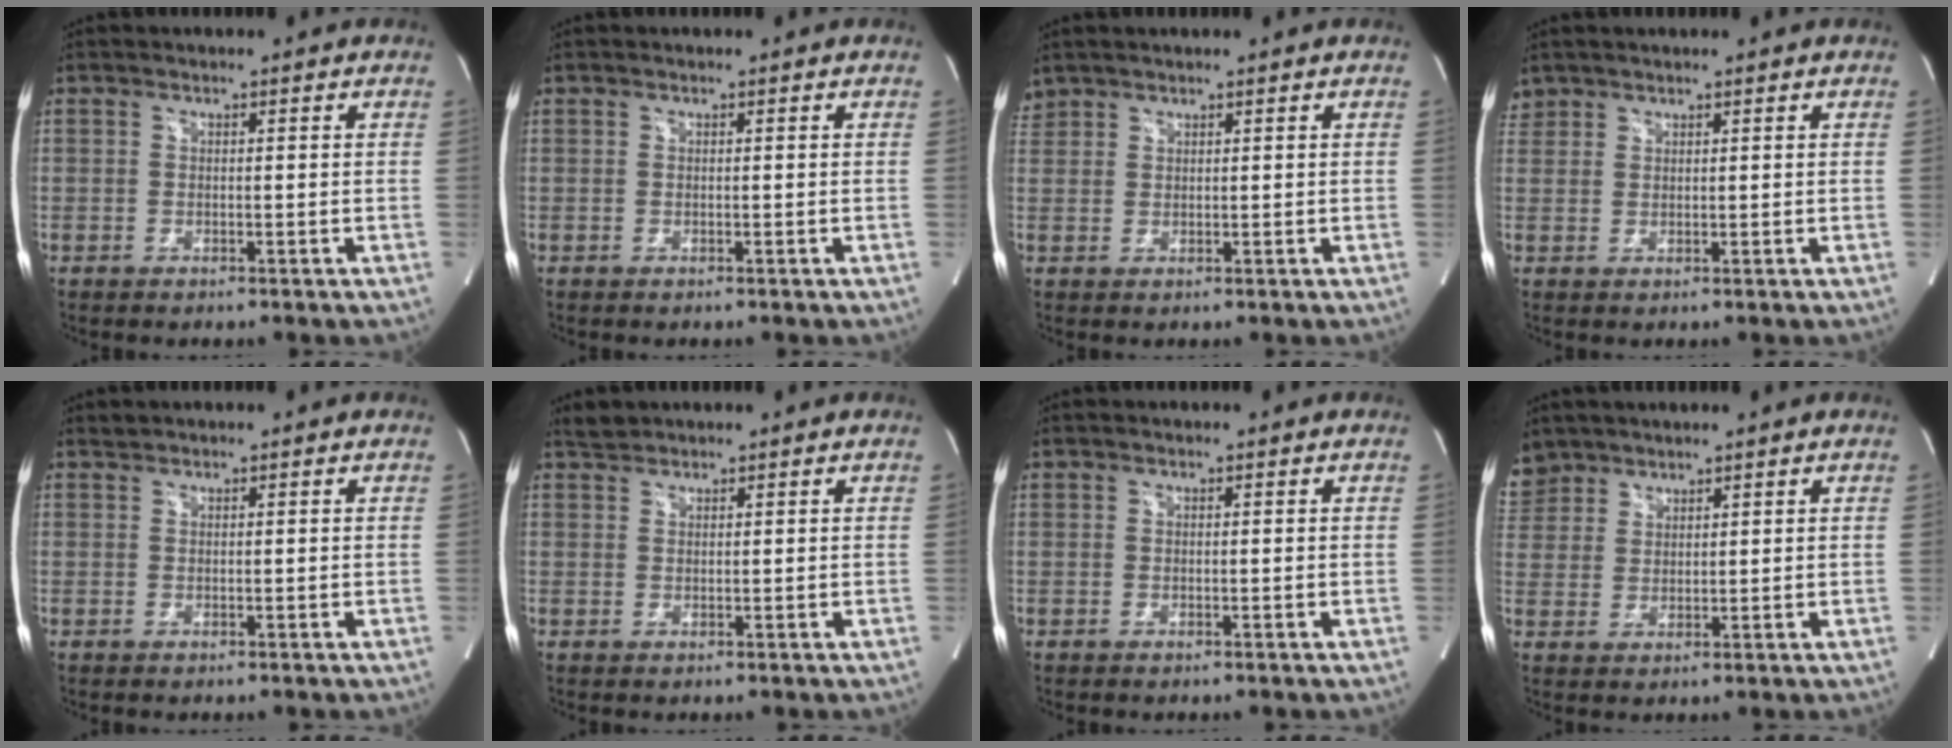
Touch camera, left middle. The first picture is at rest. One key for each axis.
{"total": 0.0}
{"total": 2.0, "fx": 1.8, "fy": 0.7, "fz": -0.1, "tx": -0.003, "ty": 0.014, "tz": 0.038}
{"total": 2.1, "fx": 1.8, "fy": 1.1, "fz": -0.2, "tx": 0.003, "ty": 0.012, "tz": 0.035}
{"total": 0.6, "fx": 0.6, "fy": -0.1, "fz": -0.1, "tx": -0.004, "ty": 0.004, "tz": 0.014}
{"total": 1.5, "fx": 1.5, "fy": 0.4, "fz": -0.1, "tx": -0.002, "ty": 0.007, "tz": 0.029}
{"total": 0.0}
{"total": 6.4, "fx": 5.3, "fy": 3.6, "fz": 0.3, "tx": -0.011, "ty": 0.013, "tz": 0.113}